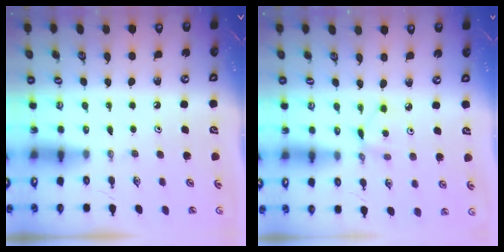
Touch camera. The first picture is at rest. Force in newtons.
{"total": 2.7, "press": 2.6, "slide": 0.3}